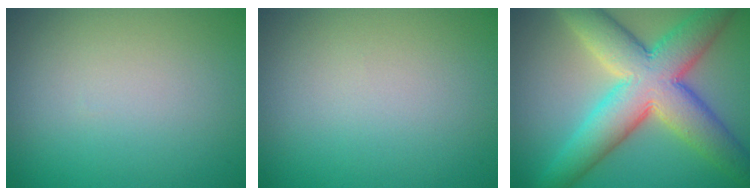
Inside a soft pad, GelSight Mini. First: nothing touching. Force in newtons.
{"total": 0.0}
{"total": 10.7, "press": 10.7, "slide": 0.5}